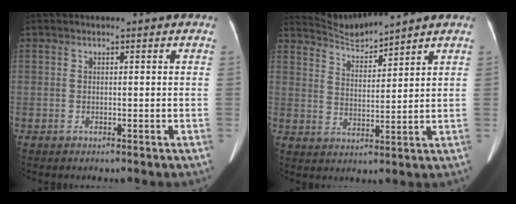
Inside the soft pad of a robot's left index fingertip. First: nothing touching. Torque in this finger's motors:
{"motor_torque": [-0.12, -0.30, -0.33, -0.06]}